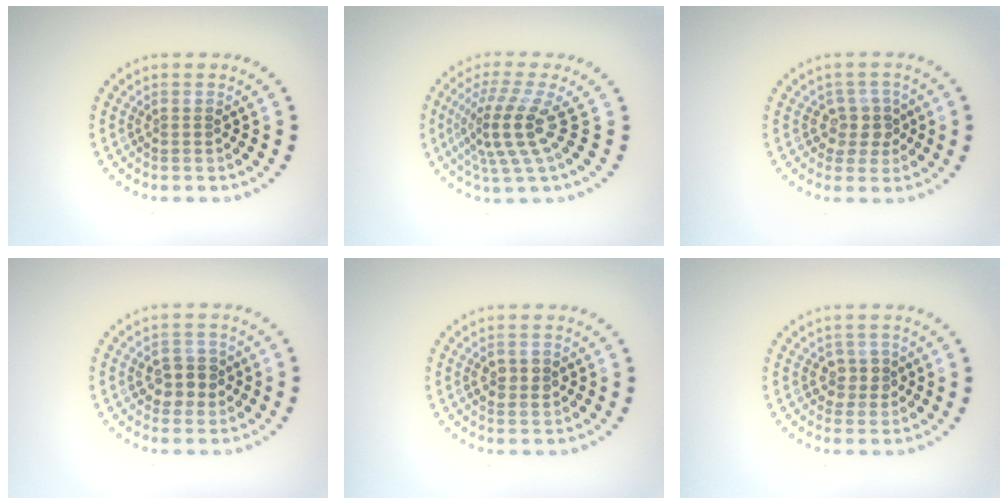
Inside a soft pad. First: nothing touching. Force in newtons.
{"total": 4.4, "press": 3.1, "slide": 3.1}
{"total": 2.2, "press": 1.9, "slide": 1.2}
{"total": 2.8, "press": 2.8, "slide": 0.4}
{"total": 2.0, "press": 1.9, "slide": 0.3}
{"total": 1.8, "press": 1.7, "slide": 0.5}